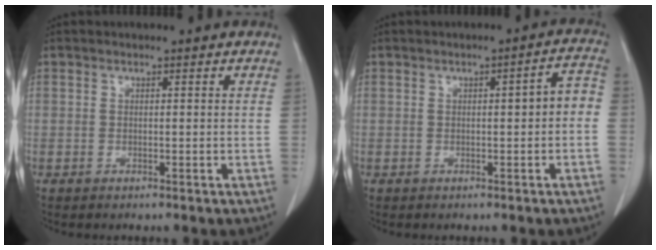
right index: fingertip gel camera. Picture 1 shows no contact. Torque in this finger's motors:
{"motor_torque": [0.34, -0.01, 0.14, 0.04]}